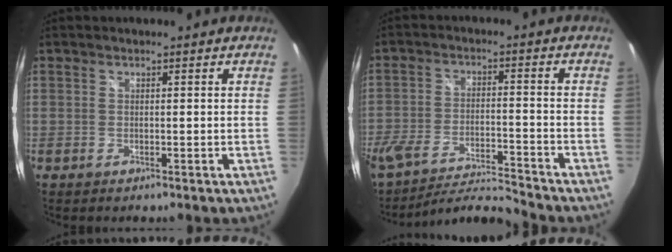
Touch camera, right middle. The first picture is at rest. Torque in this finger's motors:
{"motor_torque": [1.07, -1.07, 0.28, 0.17]}